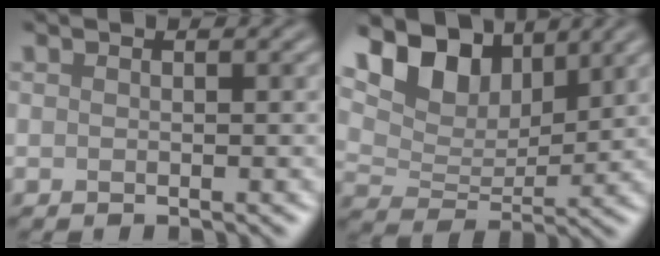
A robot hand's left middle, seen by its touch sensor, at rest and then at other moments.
{"total": 9.3, "force": [5.5, 5.1, 5.3], "torque": [-0.106, 0.010, 0.090]}